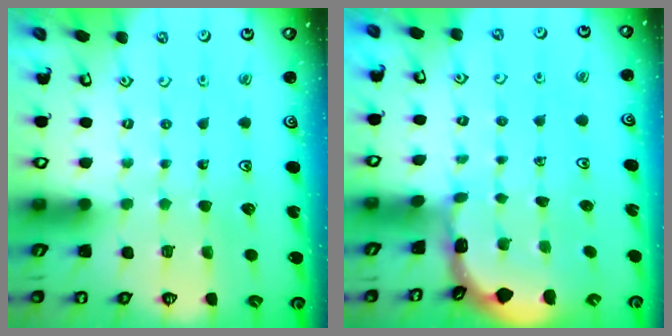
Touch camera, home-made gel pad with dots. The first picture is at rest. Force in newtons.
{"total": 1.1, "press": 1.0, "slide": 0.1}